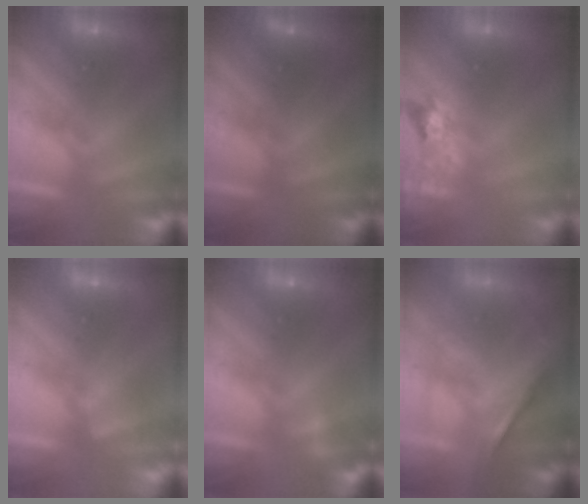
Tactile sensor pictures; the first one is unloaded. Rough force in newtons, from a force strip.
{"total": 1.3}
{"total": 2.4}
{"total": 4.5}
{"total": 2.2}
{"total": 1.1}